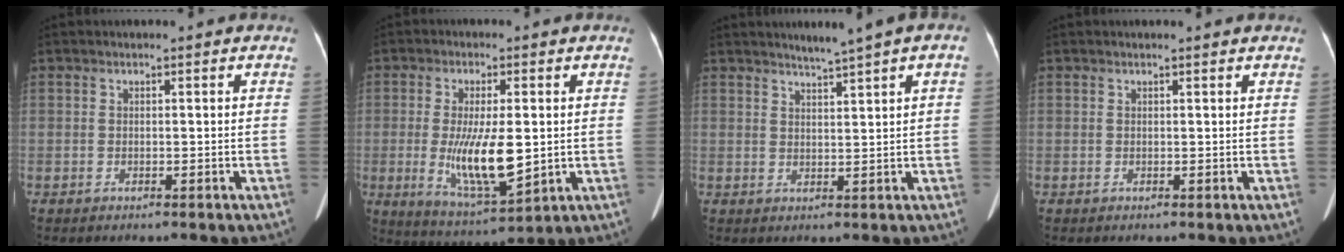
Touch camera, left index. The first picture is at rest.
{"total": 10.4, "force": [-0.5, 2.8, 10.0], "torque": [-0.190, -0.024, 0.002]}
{"total": 4.3, "force": [2.8, -0.5, 3.2], "torque": [-0.048, 0.009, 0.045]}
{"total": 1.8, "force": [1.7, -0.1, 0.5], "torque": [-0.012, 0.006, 0.019]}